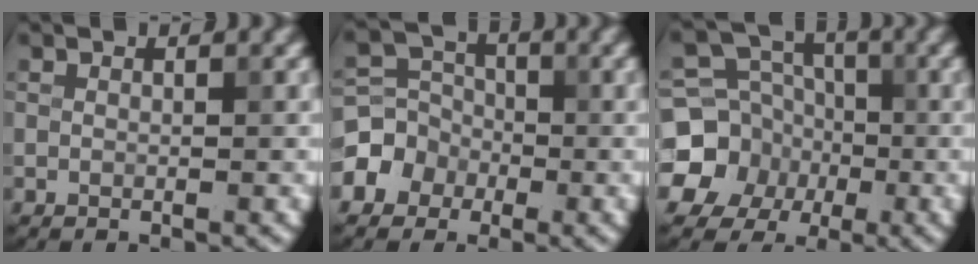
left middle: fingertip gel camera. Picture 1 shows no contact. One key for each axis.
{"total": 3.8, "fx": -1.4, "fy": 3.4, "fz": 0.9, "tx": 0.003, "ty": 0.010, "tz": -0.042}
{"total": 8.6, "fx": -2.1, "fy": 8.0, "fz": 2.6, "tx": -0.054, "ty": -0.001, "tz": -0.064}